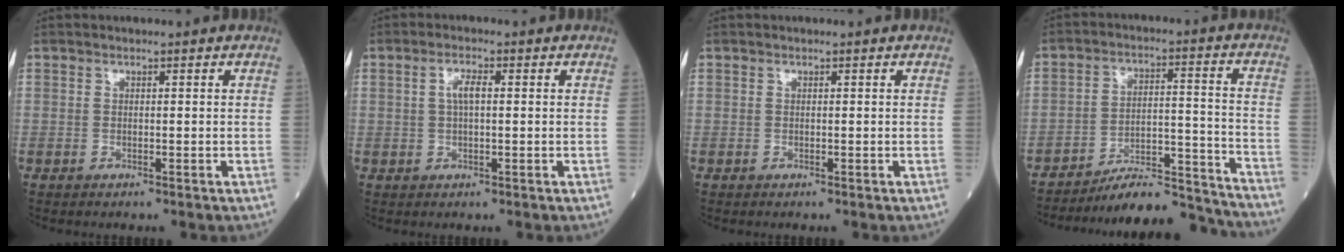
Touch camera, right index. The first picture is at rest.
{"total": 2.8, "force": [0.5, 0.8, 2.6], "torque": [-0.053, 0.007, 0.009]}
{"total": 0.0}
{"total": 14.2, "force": [-14.0, 0.4, 2.0], "torque": [-0.018, 0.037, -0.217]}